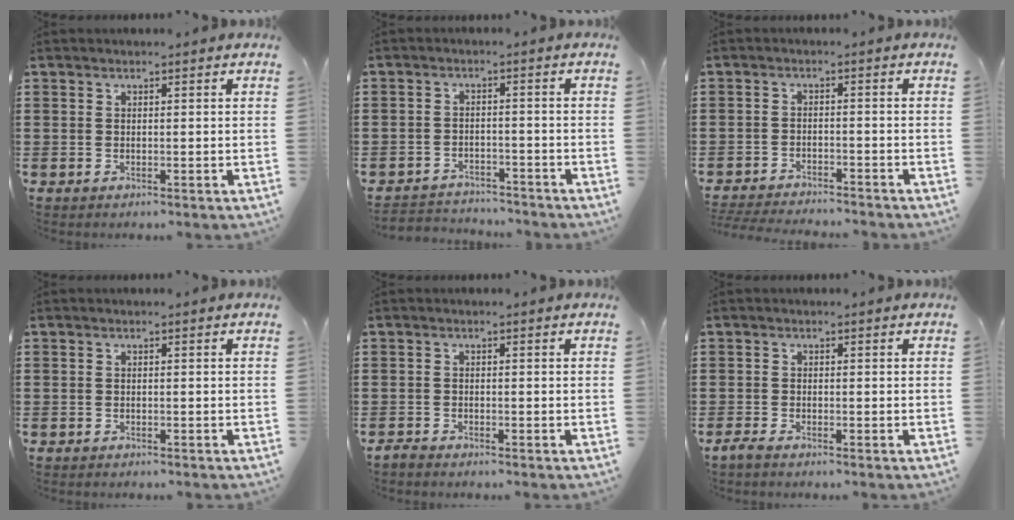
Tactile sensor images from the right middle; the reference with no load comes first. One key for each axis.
{"total": 3.0, "fx": -2.9, "fy": 0.7, "fz": -0.4, "tx": -0.002, "ty": 0.000, "tz": -0.066}
{"total": 3.4, "fx": -3.4, "fy": 0.1, "fz": 0.4, "tx": -0.015, "ty": -0.002, "tz": -0.074}
{"total": 0.6, "fx": -0.6, "fy": 0.1, "fz": 0.0, "tx": -0.002, "ty": 0.000, "tz": -0.014}
{"total": 1.2, "fx": -1.2, "fy": 0.2, "fz": 0.1, "tx": -0.007, "ty": 0.002, "tz": -0.025}
{"total": 1.3, "fx": -1.1, "fy": 0.1, "fz": 0.6, "tx": -0.020, "ty": -0.003, "tz": -0.024}